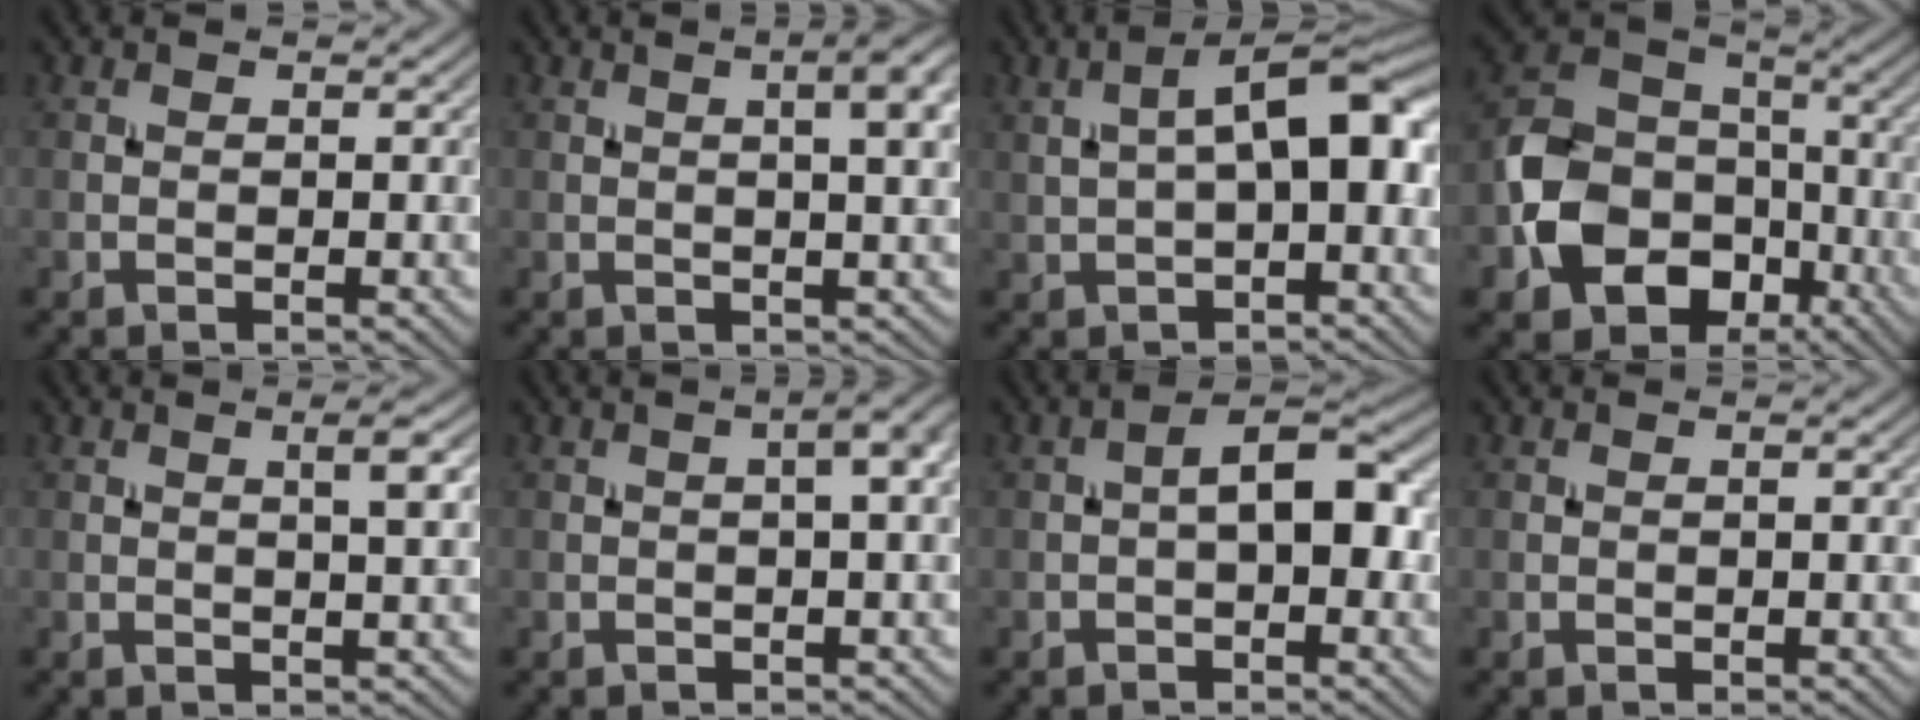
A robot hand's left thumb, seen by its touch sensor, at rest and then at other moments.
{"total": 5.8, "force": [1.8, 1.3, 5.3], "torque": [-0.065, 0.014, 0.021]}
{"total": 7.8, "force": [0.7, 3.0, 7.1], "torque": [-0.124, 0.015, 0.014]}
{"total": 12.8, "force": [-5.0, 9.5, 7.0], "torque": [-0.158, -0.024, -0.099]}
{"total": 2.9, "force": [1.0, 0.0, 2.7], "torque": [-0.044, 0.006, 0.018]}
{"total": 3.3, "force": [0.5, 0.5, 3.3], "torque": [-0.046, 0.015, 0.006]}
{"total": 5.2, "force": [-0.4, 2.2, 4.8], "torque": [-0.066, 0.015, -0.014]}
{"total": 0.5, "force": [0.2, -0.2, 0.5], "torque": [-0.009, 0.003, 0.003]}